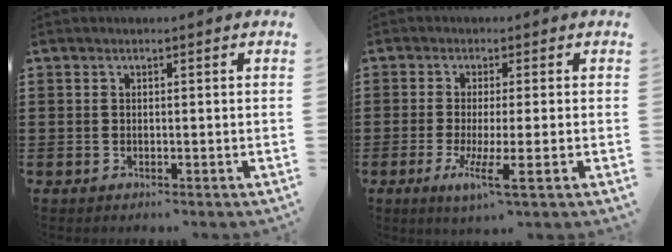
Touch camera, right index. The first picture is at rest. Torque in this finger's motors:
{"motor_torque": [0.83, 0.91, 0.52, 0.15]}